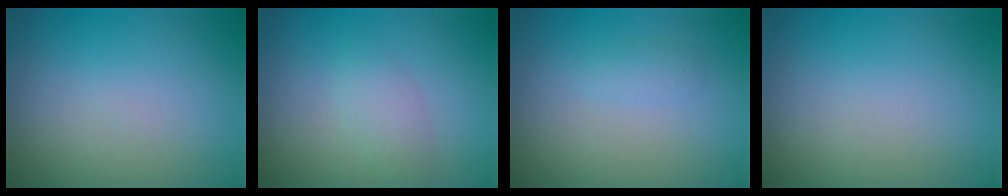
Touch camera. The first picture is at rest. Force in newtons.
{"total": 1.7, "press": 1.7, "slide": 0.1}
{"total": 1.0, "press": 1.0, "slide": 0.1}
{"total": 0.0}